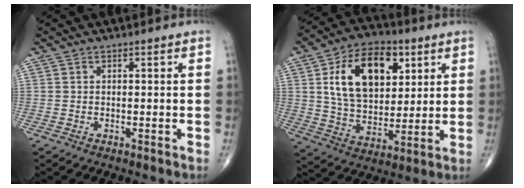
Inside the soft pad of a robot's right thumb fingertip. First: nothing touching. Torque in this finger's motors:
{"motor_torque": [0.69, 1.06, 0.50, -0.22, 0.44]}